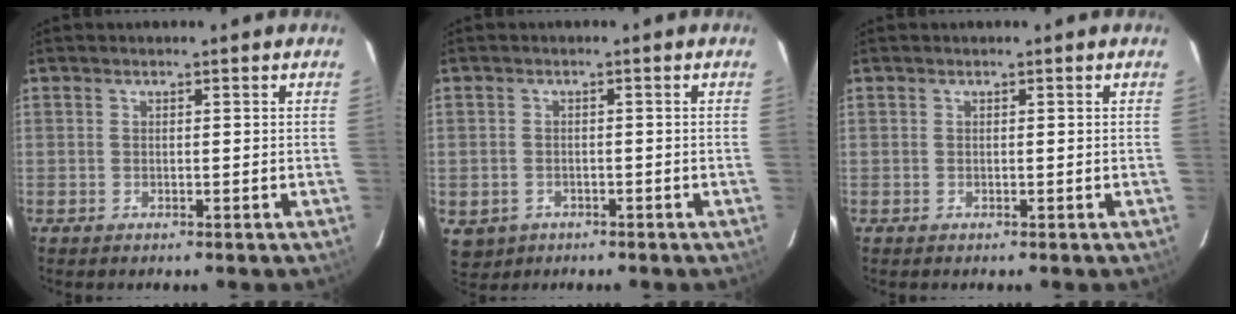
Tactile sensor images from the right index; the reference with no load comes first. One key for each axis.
{"total": 4.7, "fx": -1.8, "fy": 4.0, "fz": 1.7, "tx": -0.043, "ty": -0.003, "tz": -0.017}
{"total": 0.0}